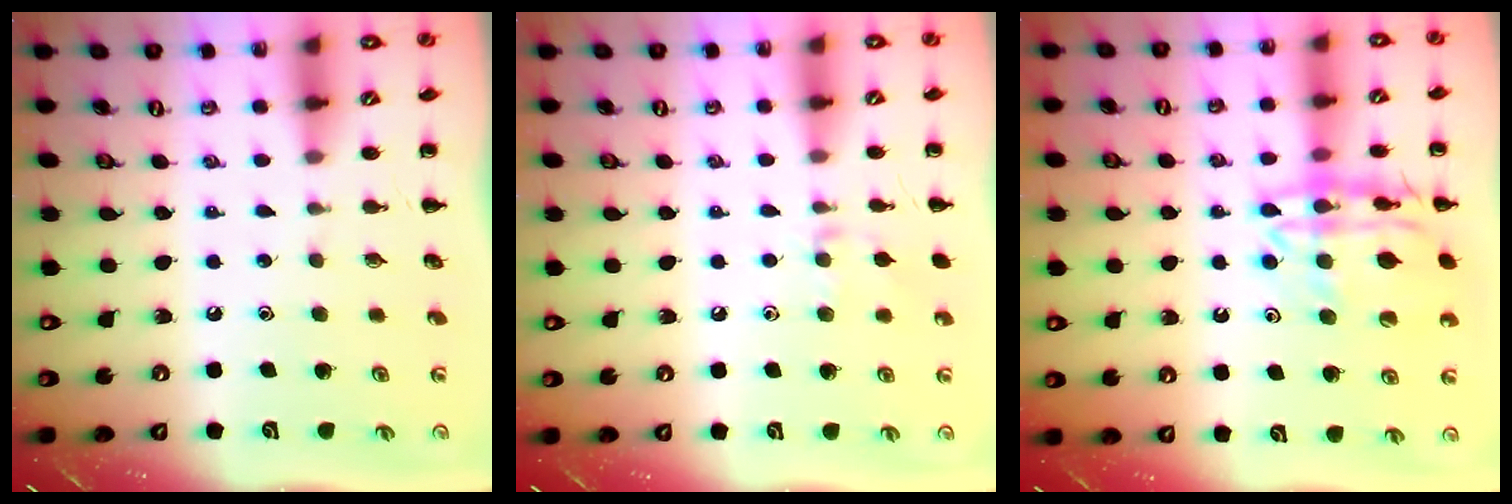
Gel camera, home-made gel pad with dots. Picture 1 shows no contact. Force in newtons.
{"total": 6.9, "press": 6.7, "slide": 1.8}
{"total": 17.7, "press": 17.6, "slide": 2.0}